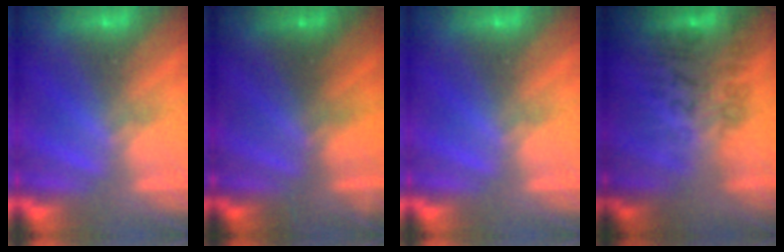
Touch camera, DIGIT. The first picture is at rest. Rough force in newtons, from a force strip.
{"total": 2.5}
{"total": 0.0}
{"total": 2.9}